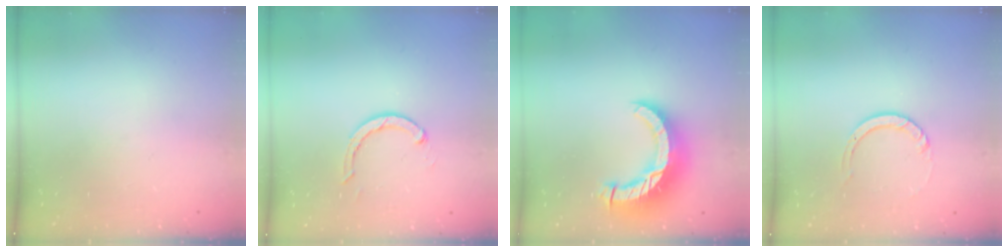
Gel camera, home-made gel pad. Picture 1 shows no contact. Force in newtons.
{"total": 2.9, "press": 2.9, "slide": 0.4}
{"total": 13.7, "press": 13.7, "slide": 1.3}
{"total": 3.0, "press": 3.0, "slide": 0.3}